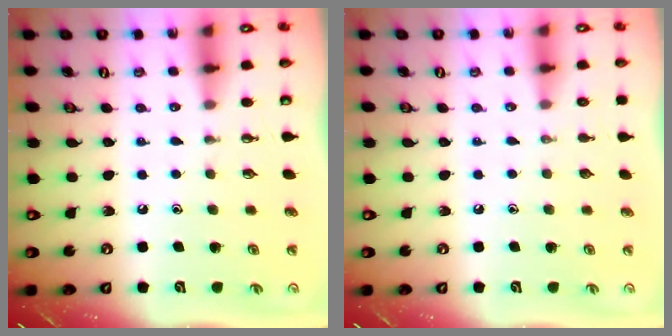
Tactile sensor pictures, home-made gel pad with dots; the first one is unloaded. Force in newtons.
{"total": 0.0}